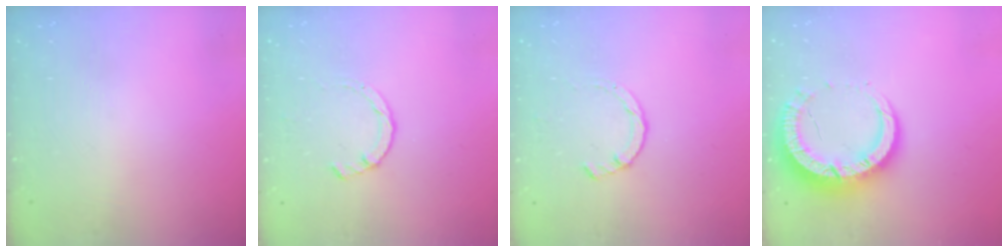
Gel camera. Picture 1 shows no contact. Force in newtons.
{"total": 2.8, "press": 2.8, "slide": 0.4}
{"total": 2.8, "press": 2.8, "slide": 0.4}
{"total": 11.1, "press": 11.1, "slide": 1.0}